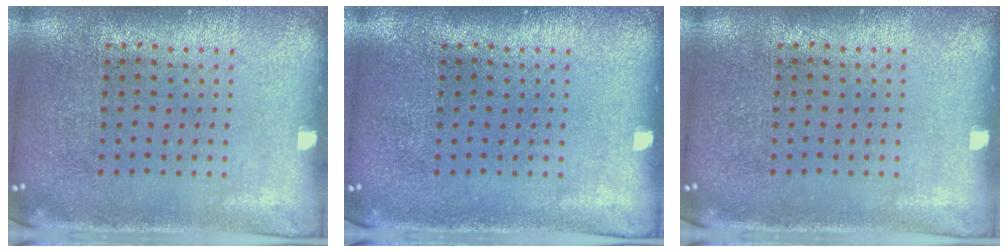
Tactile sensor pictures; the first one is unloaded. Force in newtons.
{"total": 0.0}
{"total": 0.0}